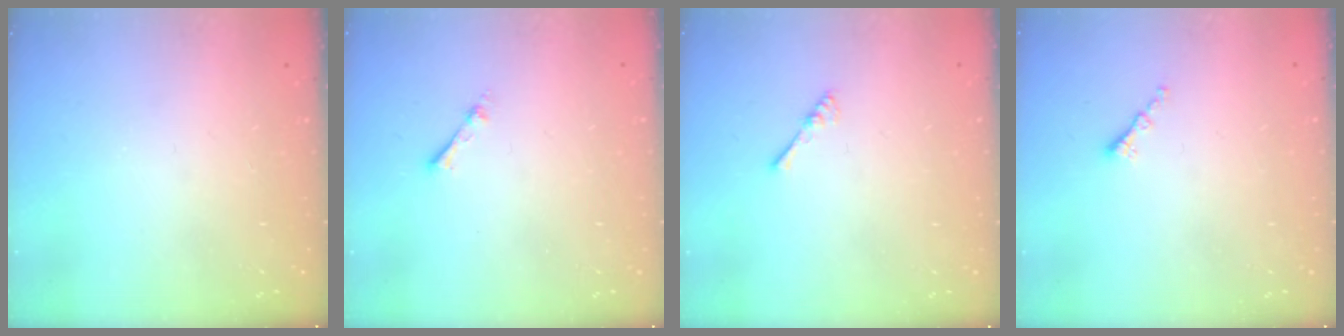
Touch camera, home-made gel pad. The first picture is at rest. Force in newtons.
{"total": 1.9, "press": 1.9, "slide": 0.3}
{"total": 2.4, "press": 2.4, "slide": 0.5}
{"total": 0.8, "press": 0.8, "slide": 0.2}